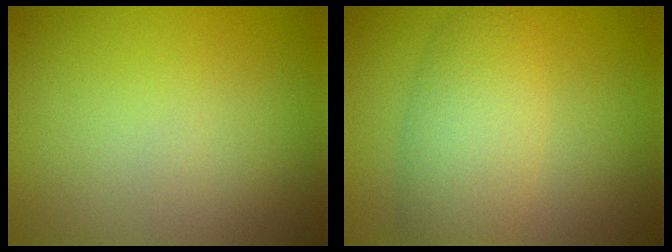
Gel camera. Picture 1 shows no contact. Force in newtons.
{"total": 5.0, "press": 5.0, "slide": 0.2}